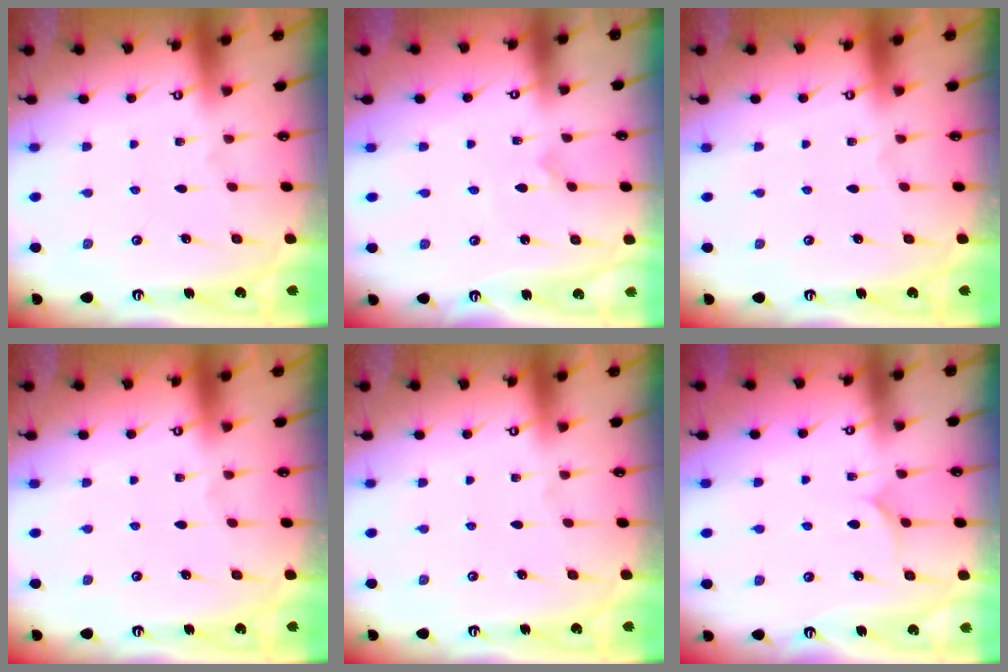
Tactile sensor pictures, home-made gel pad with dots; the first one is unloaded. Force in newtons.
{"total": 0.8, "press": 0.8, "slide": 0.1}
{"total": 0.0}
{"total": 0.0}
{"total": 0.0}
{"total": 4.0, "press": 4.0, "slide": 0.5}